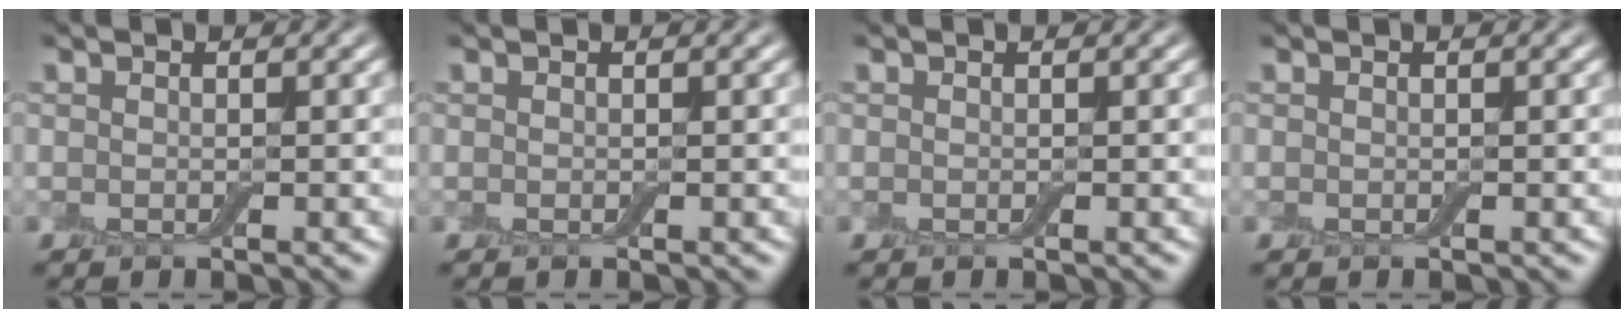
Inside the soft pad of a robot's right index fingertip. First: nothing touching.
{"total": 0.0}
{"total": 0.0}
{"total": 0.0}